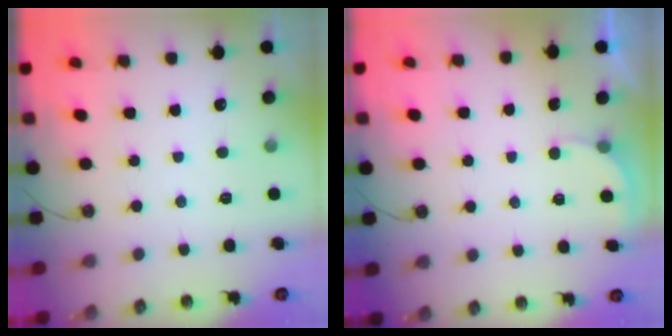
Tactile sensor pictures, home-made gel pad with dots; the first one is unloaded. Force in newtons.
{"total": 1.9, "press": 1.9, "slide": 0.2}